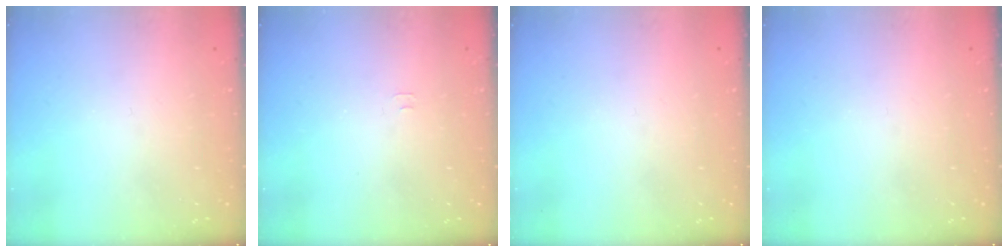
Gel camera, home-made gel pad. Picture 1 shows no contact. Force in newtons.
{"total": 3.3, "press": 3.2, "slide": 0.3}
{"total": 0.0}
{"total": 0.0}